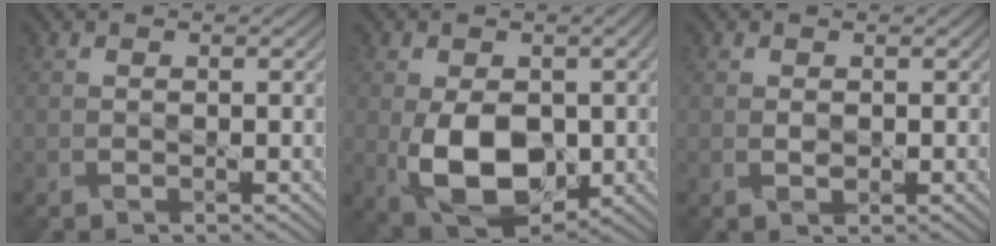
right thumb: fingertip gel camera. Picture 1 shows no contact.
{"total": 10.6, "force": [-1.7, 6.6, 8.2], "torque": [-0.160, -0.026, -0.021]}
{"total": 1.0, "force": [0.1, 0.8, 0.6], "torque": [-0.012, -0.005, 0.003]}